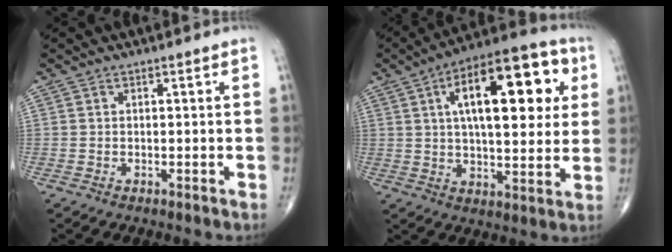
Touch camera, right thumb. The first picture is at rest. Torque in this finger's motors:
{"motor_torque": [0.83, 4.19, 1.82, 0.62, 0.36]}